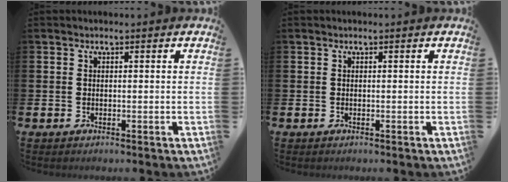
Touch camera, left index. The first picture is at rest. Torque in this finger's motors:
{"motor_torque": [0.00, 0.09, 0.02, 0.01]}